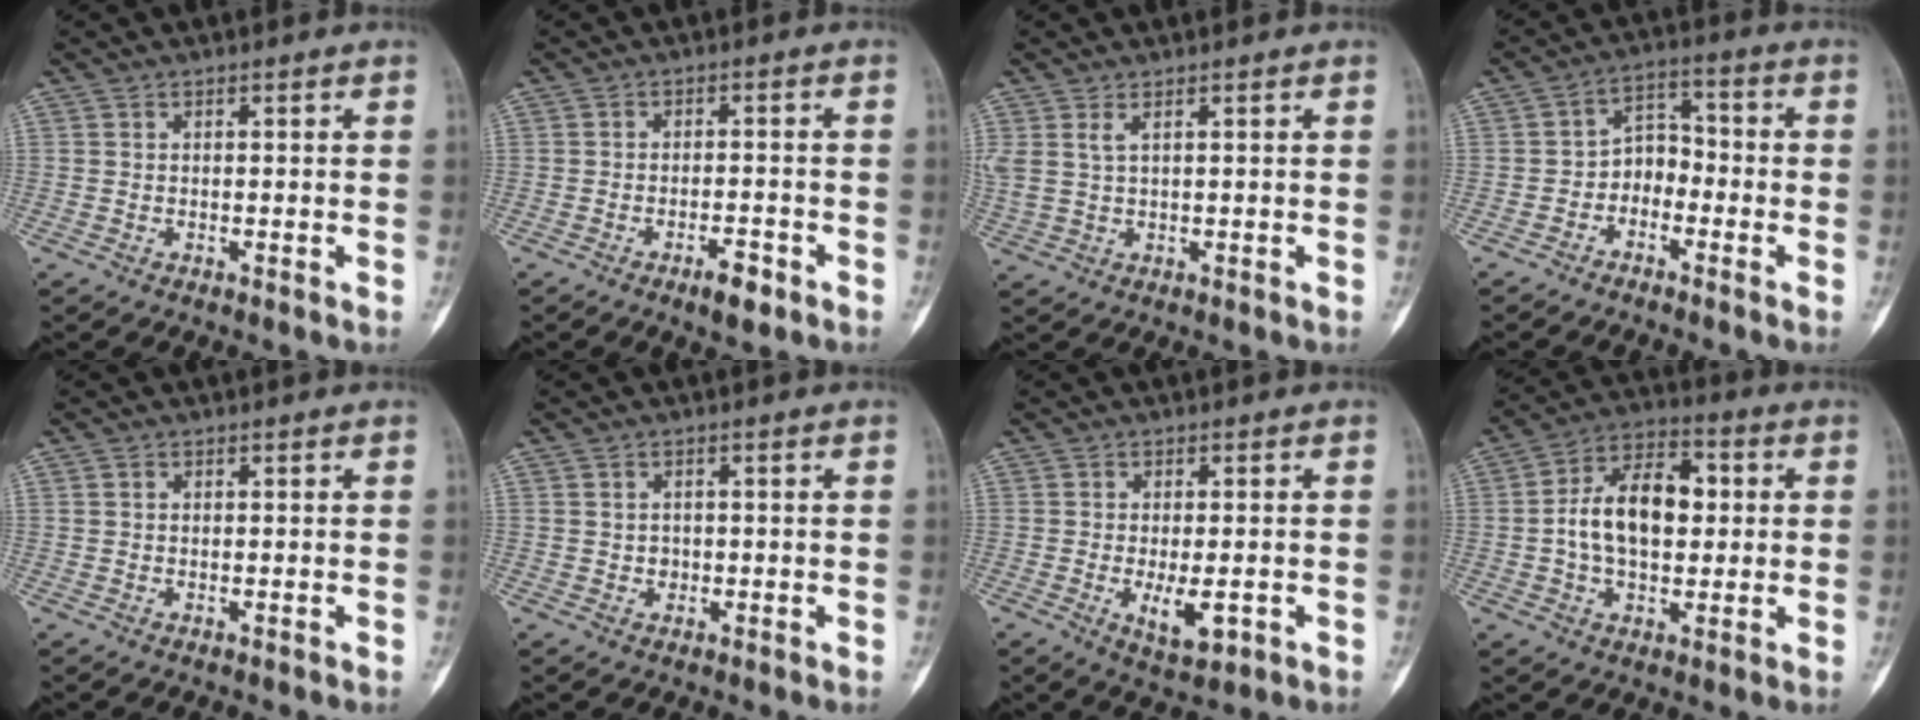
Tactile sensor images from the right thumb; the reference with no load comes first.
{"total": 4.1, "force": [-2.5, 1.4, 2.9], "torque": [-0.043, 0.012, -0.037]}
{"total": 3.2, "force": [1.5, 1.1, 2.6], "torque": [-0.069, 0.005, 0.040]}
{"total": 5.6, "force": [-2.5, 4.1, 2.9], "torque": [-0.022, 0.039, -0.058]}
{"total": 0.0}
{"total": 1.6, "force": [-0.1, 1.5, 0.6], "torque": [0.000, 0.004, 0.000]}
{"total": 6.1, "force": [-1.7, 2.6, 5.3], "torque": [-0.083, -0.010, -0.018]}
{"total": 14.1, "force": [0.7, 8.7, 11.1], "torque": [-0.171, 0.025, 0.005]}